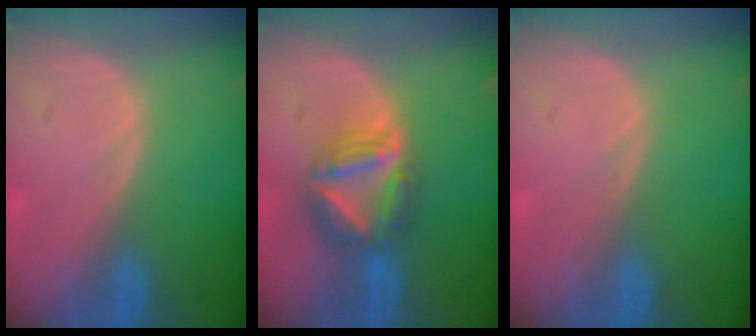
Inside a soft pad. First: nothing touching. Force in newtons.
{"total": 7.9, "press": 6.8, "slide": 4.0}
{"total": 0.0}